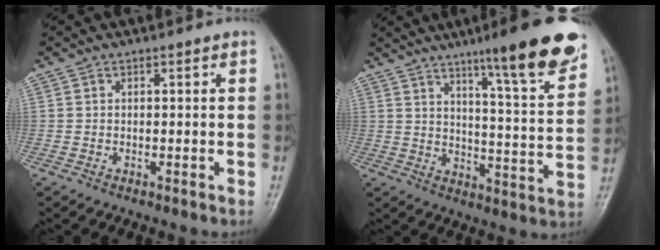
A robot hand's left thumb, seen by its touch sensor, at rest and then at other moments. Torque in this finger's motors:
{"motor_torque": [0.56, 0.28, 1.42, -1.35, 0.10]}